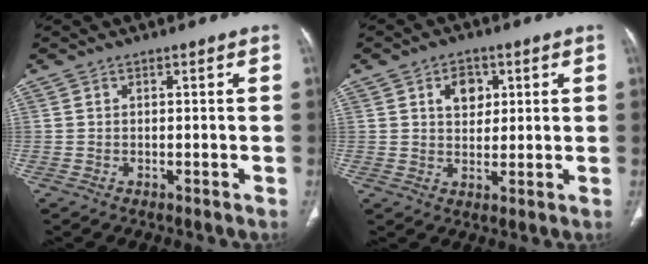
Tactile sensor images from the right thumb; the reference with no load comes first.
{"total": 5.6, "force": [2.0, 4.0, 3.3], "torque": [-0.027, -0.007, 0.031]}